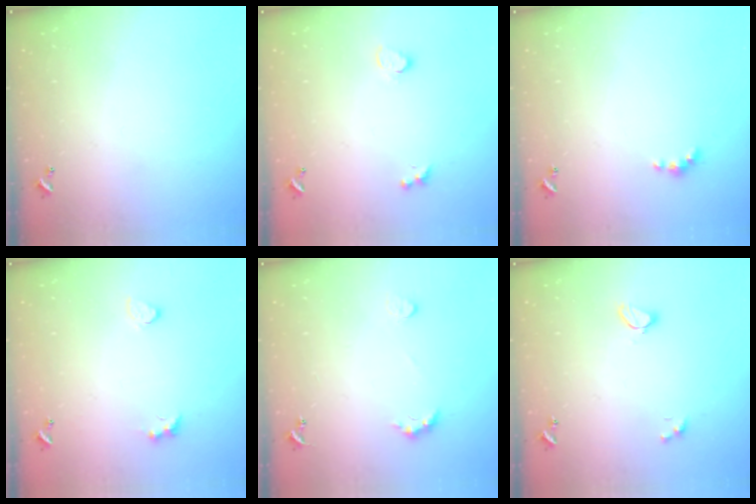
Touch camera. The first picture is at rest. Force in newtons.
{"total": 2.2, "press": 1.9, "slide": 1.1}
{"total": 2.0, "press": 2.0, "slide": 0.5}
{"total": 3.6, "press": 3.5, "slide": 0.9}
{"total": 2.8, "press": 2.7, "slide": 0.5}
{"total": 2.1, "press": 2.0, "slide": 0.5}